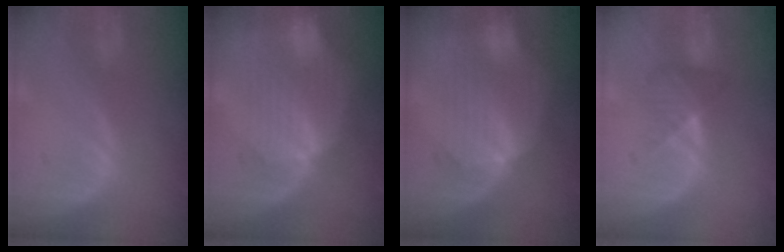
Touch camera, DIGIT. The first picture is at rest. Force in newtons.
{"total": 8.2, "press": 8.1, "slide": 1.3}
{"total": 7.1, "press": 6.9, "slide": 1.3}
{"total": 3.4, "press": 3.2, "slide": 1.1}